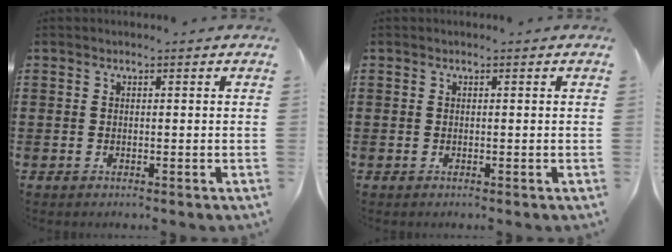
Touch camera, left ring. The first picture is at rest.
{"total": 0.0}